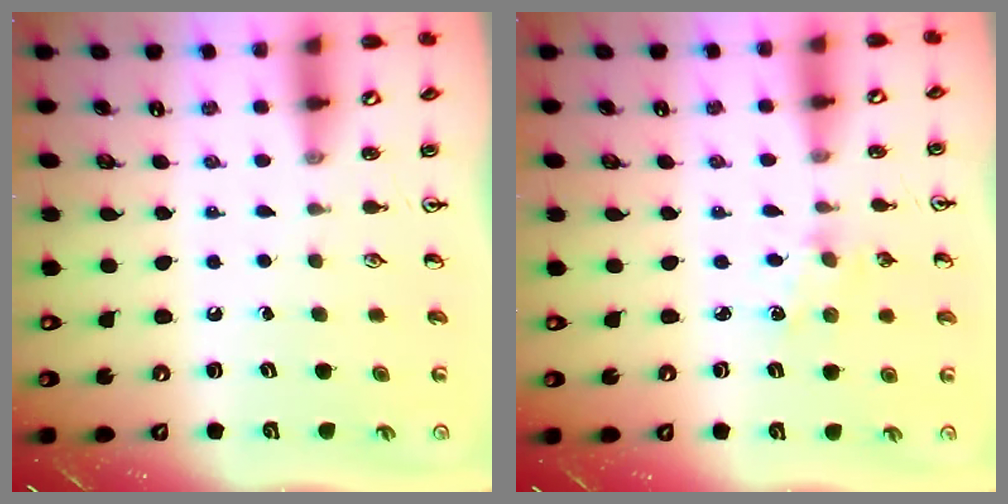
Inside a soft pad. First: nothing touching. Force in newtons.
{"total": 1.7, "press": 1.7, "slide": 0.3}